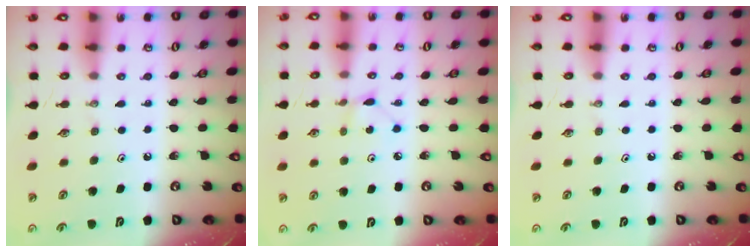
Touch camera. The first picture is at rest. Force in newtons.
{"total": 1.5, "press": 1.5, "slide": 0.2}
{"total": 0.0}